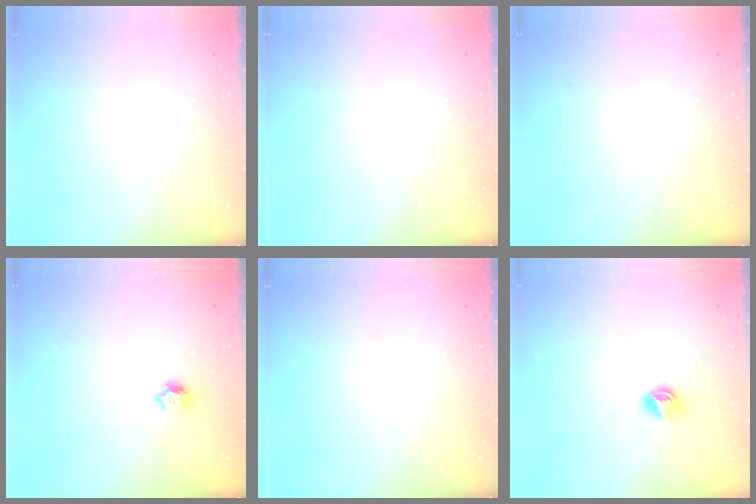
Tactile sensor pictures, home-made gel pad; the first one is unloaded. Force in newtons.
{"total": 0.0}
{"total": 0.0}
{"total": 6.5, "press": 6.5, "slide": 0.7}
{"total": 0.0}
{"total": 5.6, "press": 5.6, "slide": 0.5}